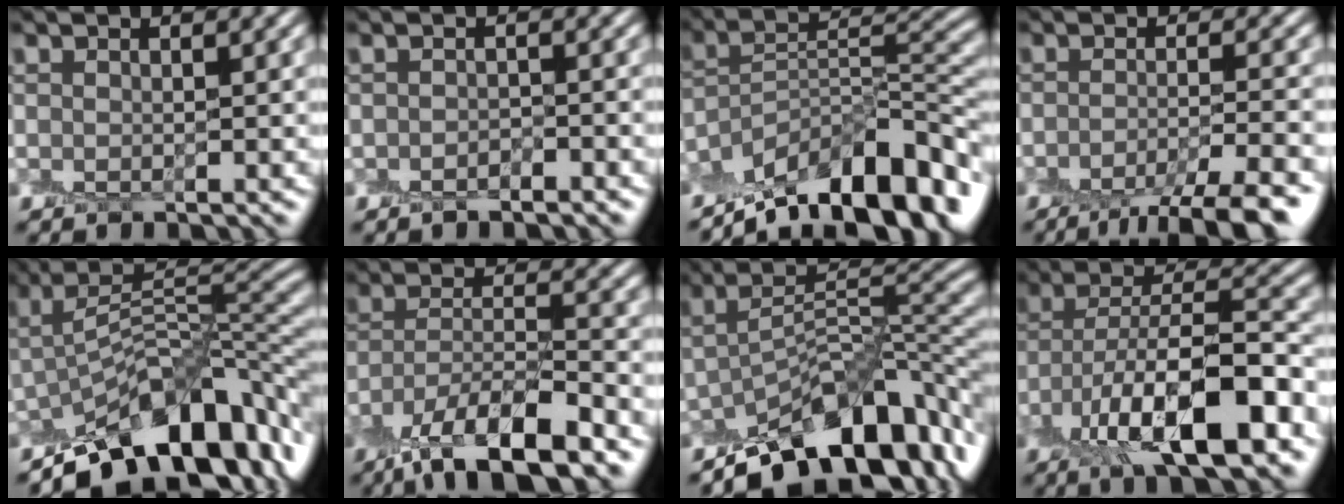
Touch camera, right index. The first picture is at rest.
{"total": 1.0, "force": [-0.8, 0.2, 0.6], "torque": [-0.009, 0.001, -0.014]}
{"total": 12.9, "force": [-9.3, 3.9, 8.2], "torque": [-0.122, 0.019, -0.162]}
{"total": 6.9, "force": [-4.5, 1.4, 5.0], "torque": [-0.066, -0.002, -0.072]}
{"total": 10.4, "force": [-4.9, 4.4, 8.0], "torque": [-0.104, 0.007, -0.085]}
{"total": 9.8, "force": [-6.7, 2.8, 6.6], "torque": [-0.113, -0.002, -0.128]}
{"total": 9.6, "force": [-5.3, 3.8, 7.1], "torque": [-0.089, 0.006, -0.095]}
{"total": 11.1, "force": [-4.7, 4.2, 9.1], "torque": [-0.151, 0.005, -0.084]}